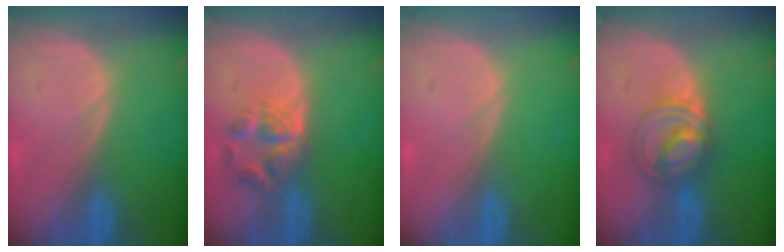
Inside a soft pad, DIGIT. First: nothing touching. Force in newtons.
{"total": 5.7, "press": 4.8, "slide": 3.1}
{"total": 0.0}
{"total": 5.8, "press": 5.7, "slide": 1.2}